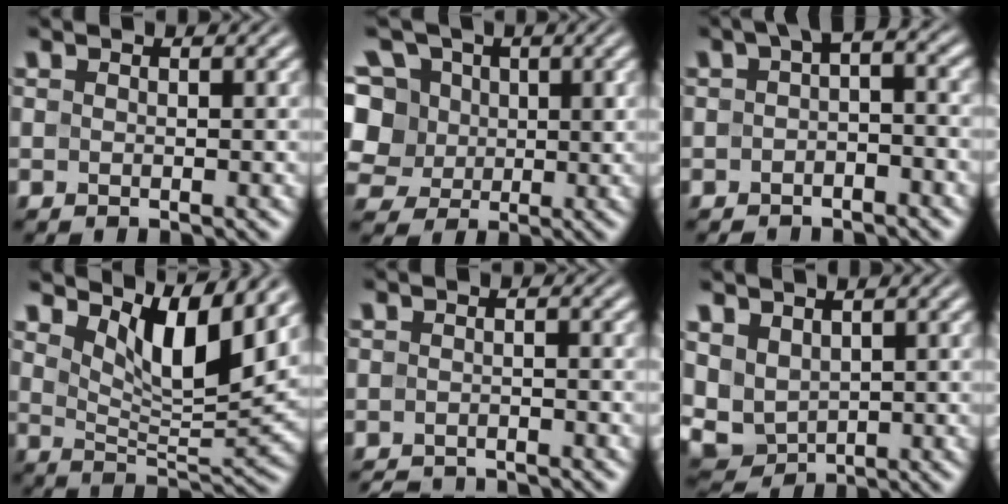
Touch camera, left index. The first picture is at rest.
{"total": 10.8, "force": [3.4, 8.9, 5.1], "torque": [-0.123, 0.032, 0.043]}
{"total": 3.2, "force": [-0.7, 1.7, 2.6], "torque": [-0.029, 0.011, -0.022]}
{"total": 6.8, "force": [3.9, 2.0, 5.2], "torque": [-0.088, -0.015, 0.067]}
{"total": 3.6, "force": [-3.5, 0.5, 0.9], "torque": [-0.013, -0.010, -0.057]}
{"total": 4.1, "force": [1.4, 3.0, 2.3], "torque": [-0.061, -0.006, 0.032]}